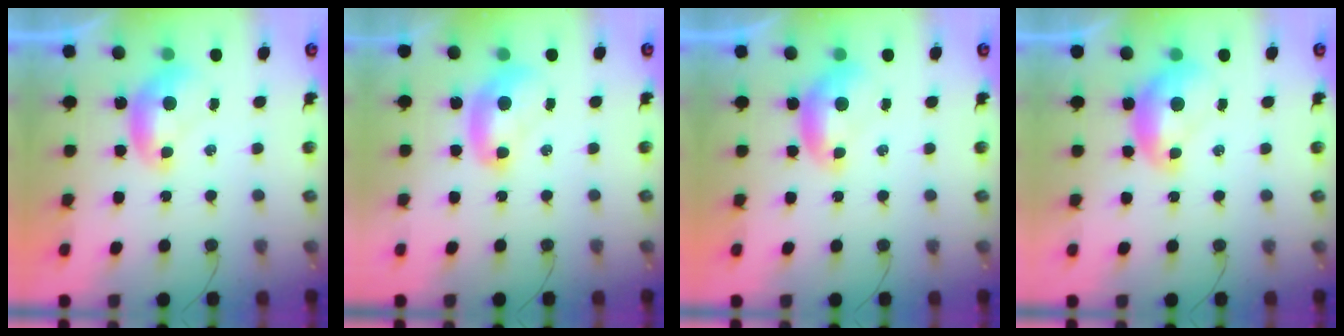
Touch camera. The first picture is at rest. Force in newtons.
{"total": 2.0, "press": 2.0, "slide": 0.2}
{"total": 0.0}
{"total": 1.8, "press": 1.8, "slide": 0.2}